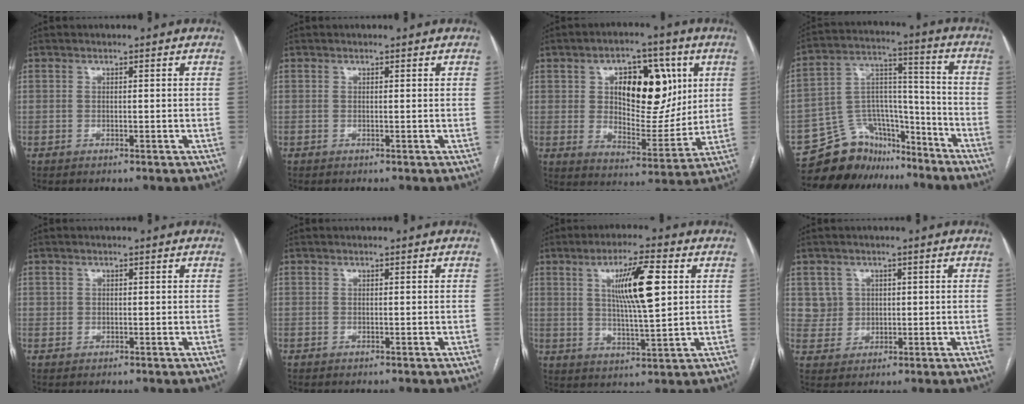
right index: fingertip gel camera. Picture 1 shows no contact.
{"total": 0.0}
{"total": 16.0, "force": [4.7, 7.9, 13.1], "torque": [-0.197, 0.015, 0.084]}
{"total": 13.5, "force": [-11.8, 6.3, 2.1], "torque": [-0.036, 0.074, -0.199]}
{"total": 0.9, "force": [0.3, 0.8, 0.2], "torque": [0.006, 0.003, 0.003]}
{"total": 0.0}
{"total": 10.4, "force": [3.0, 1.1, 9.9], "torque": [-0.171, 0.002, 0.052]}
{"total": 4.2, "force": [1.5, 4.0, 0.1], "torque": [0.006, 0.009, 0.032]}